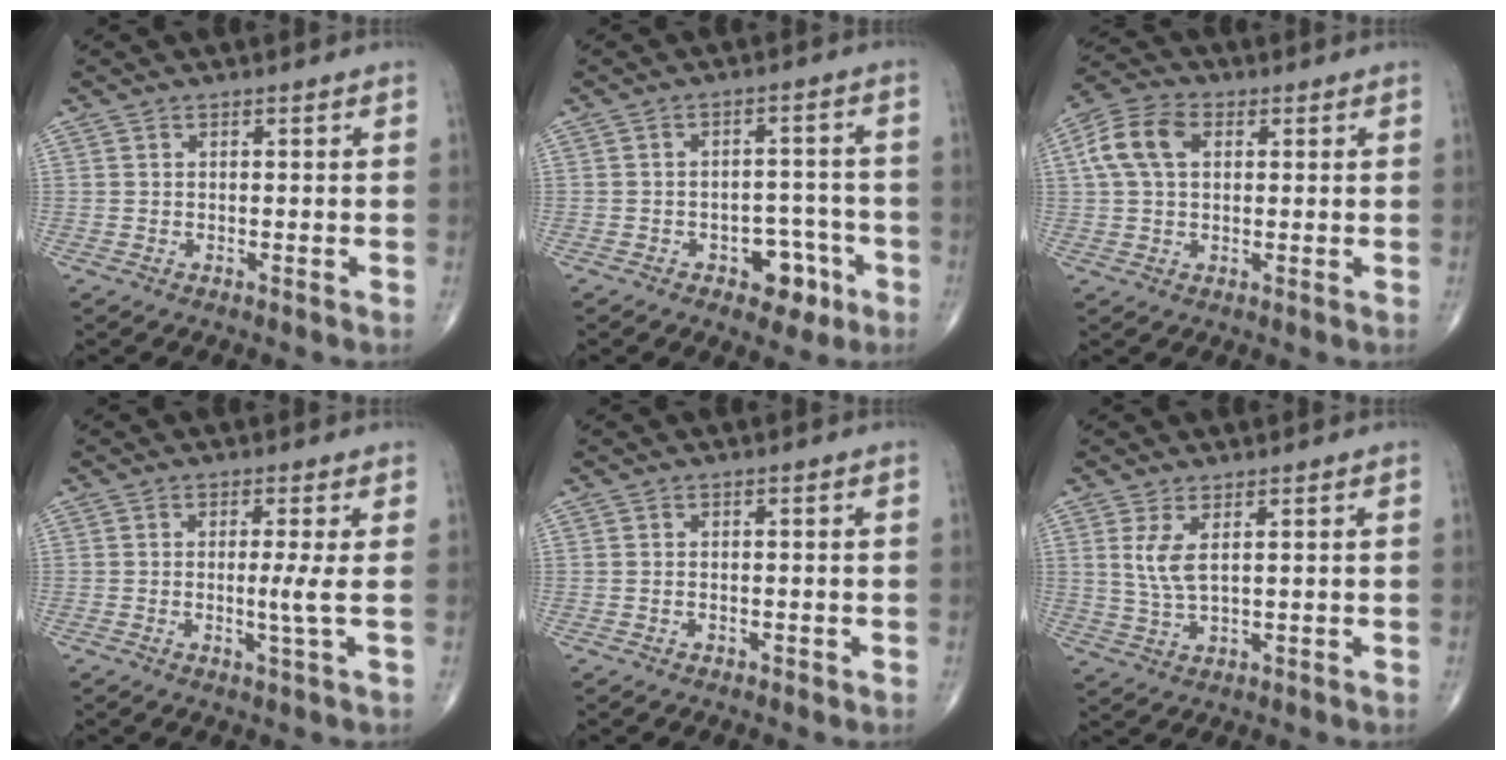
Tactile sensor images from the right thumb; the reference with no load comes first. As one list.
[{"total": 7.0, "force": [-3.5, 4.4, 4.1], "torque": [-0.022, 0.035, -0.044]}, {"total": 8.6, "force": [2.1, 5.6, 6.2], "torque": [-0.127, 0.021, 0.034]}, {"total": 3.1, "force": [-0.1, -0.7, 3.0], "torque": [-0.069, -0.012, -0.005]}, {"total": 0.8, "force": [-0.4, 0.5, 0.5], "torque": [-0.010, 0.003, -0.004]}, {"total": 4.5, "force": [1.5, 1.4, 4.0], "torque": [-0.090, -0.010, 0.039]}]